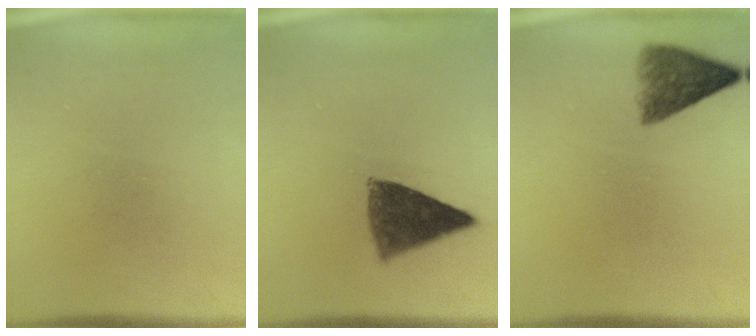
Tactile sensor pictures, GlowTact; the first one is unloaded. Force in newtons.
{"total": 8.8}
{"total": 5.5}